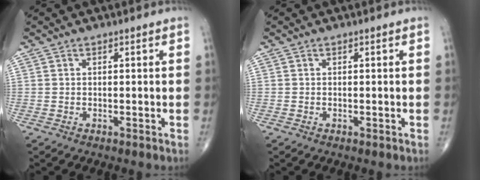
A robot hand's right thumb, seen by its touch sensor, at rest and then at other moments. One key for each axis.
{"total": 0.0}